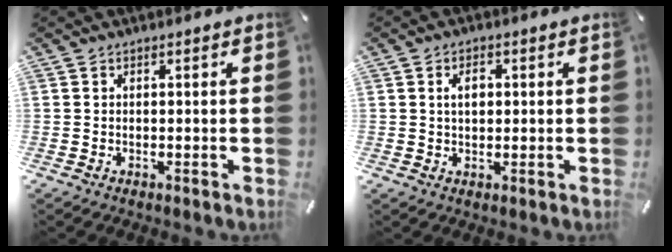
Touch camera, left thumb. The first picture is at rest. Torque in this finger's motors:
{"motor_torque": [0.54, 0.48, 0.45, -0.52, 0.07]}